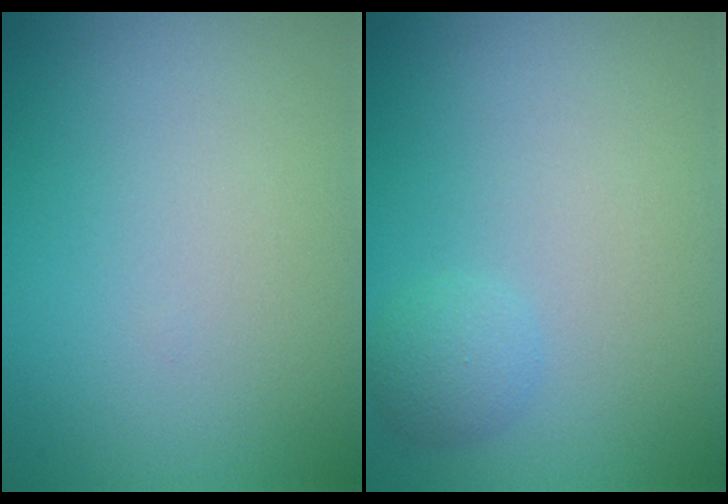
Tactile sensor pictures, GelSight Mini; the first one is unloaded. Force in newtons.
{"total": 1.5, "press": 1.5, "slide": 0.1}